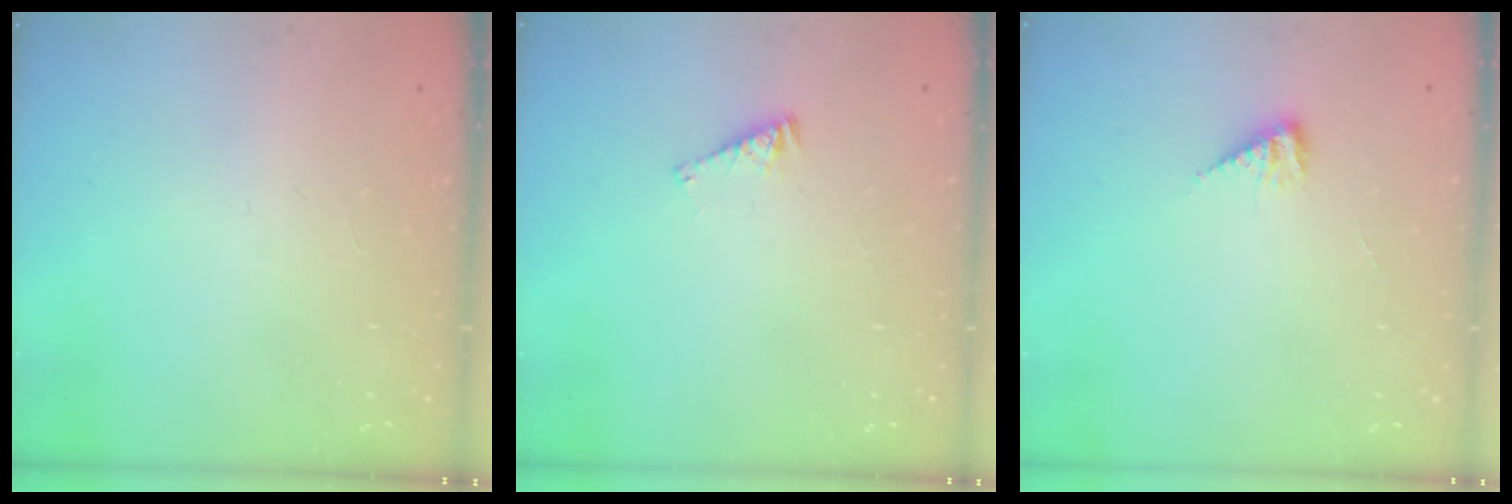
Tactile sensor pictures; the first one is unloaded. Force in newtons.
{"total": 2.9, "press": 2.9, "slide": 0.4}
{"total": 5.7, "press": 5.7, "slide": 0.7}